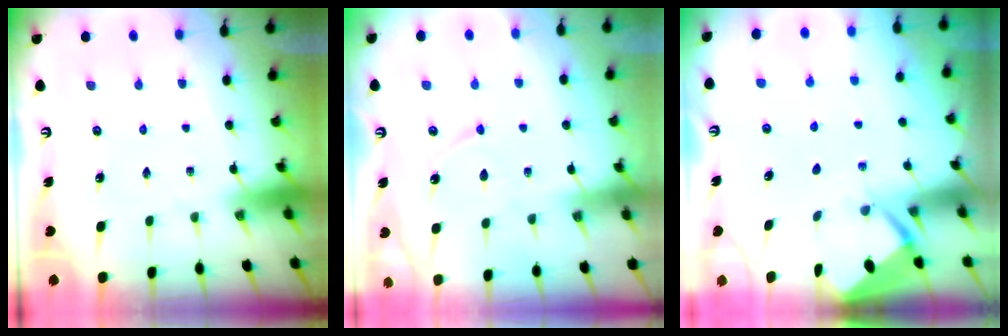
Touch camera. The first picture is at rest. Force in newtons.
{"total": 5.2, "press": 5.2, "slide": 0.7}
{"total": 2.6, "press": 2.6, "slide": 0.3}